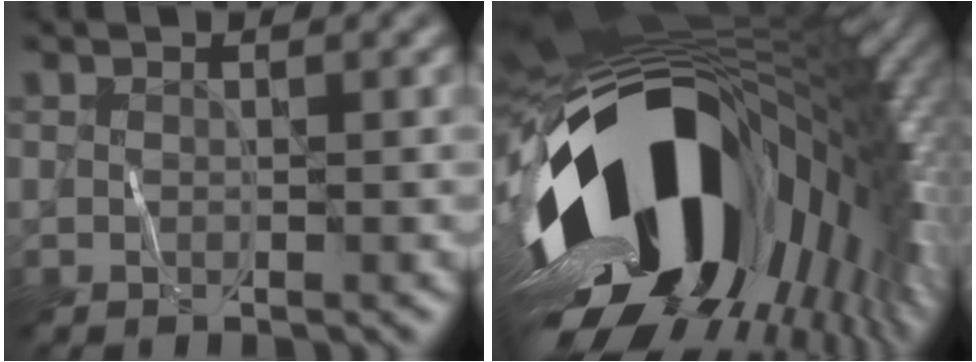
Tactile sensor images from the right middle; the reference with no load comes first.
{"total": 20.7, "force": [-3.0, 11.3, 17.1], "torque": [-0.302, -0.037, -0.053]}